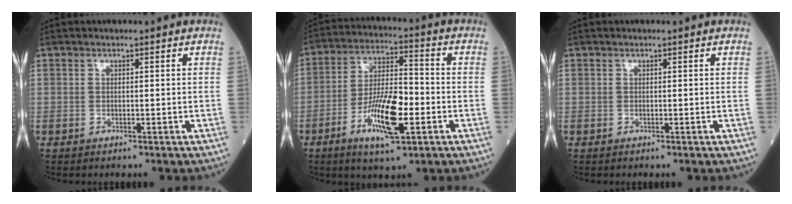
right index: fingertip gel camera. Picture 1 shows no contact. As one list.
[{"total": 11.9, "force": [-4.2, 2.9, 10.7], "torque": [-0.206, -0.002, -0.070]}, {"total": 0.0}]